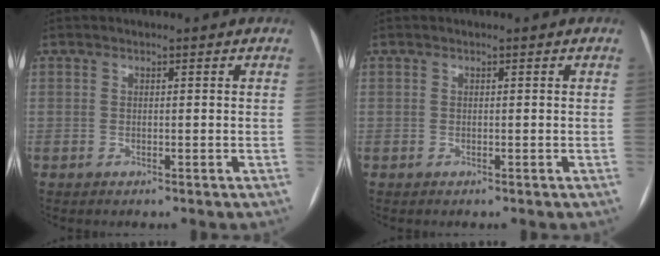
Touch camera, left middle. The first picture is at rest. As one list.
[{"total": 0.0}]